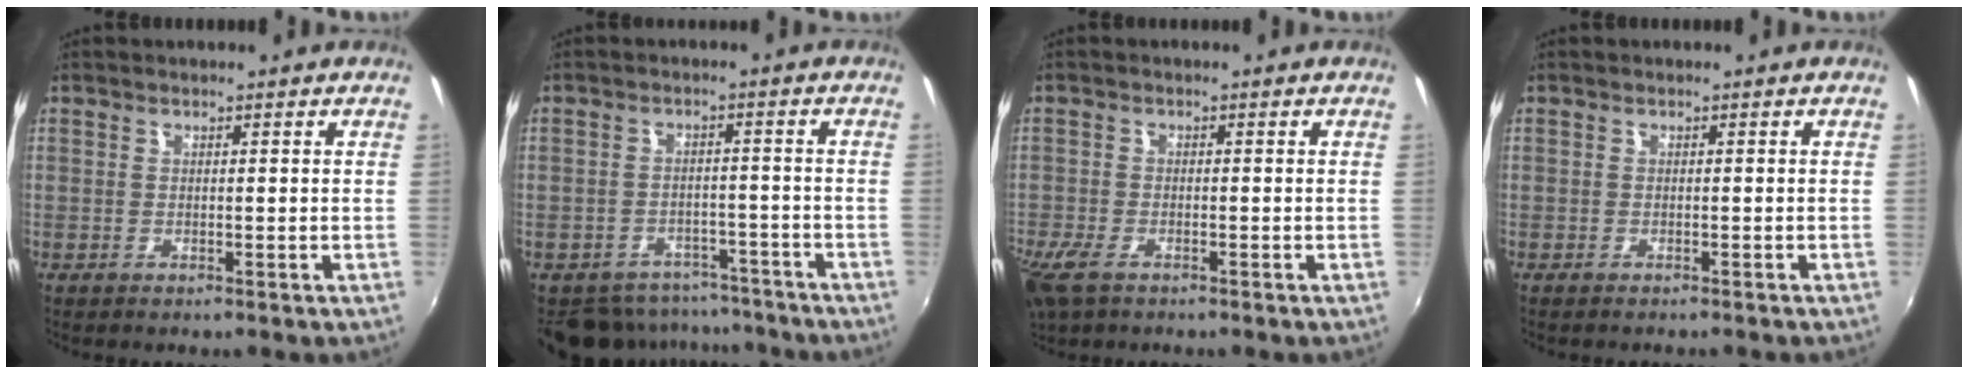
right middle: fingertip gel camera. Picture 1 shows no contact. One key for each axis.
{"total": 10.9, "fx": -9.3, "fy": 5.3, "fz": 2.1, "tx": -0.054, "ty": 0.010, "tz": -0.120}
{"total": 6.2, "fx": -4.0, "fy": 2.8, "fz": 3.8, "tx": -0.102, "ty": -0.022, "tz": -0.080}
{"total": 1.4, "fx": -1.3, "fy": 0.3, "fz": 0.5, "tx": -0.013, "ty": -0.009, "tz": -0.019}